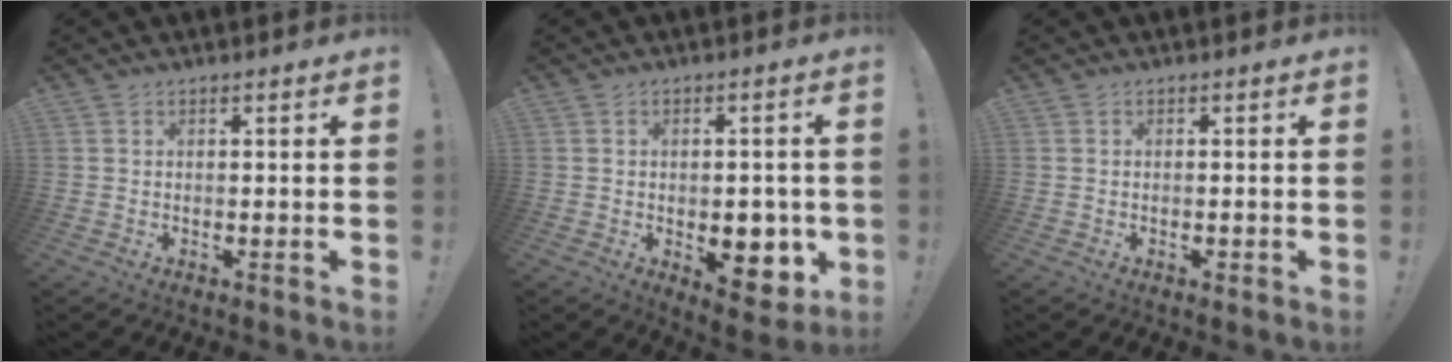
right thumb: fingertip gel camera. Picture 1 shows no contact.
{"total": 10.5, "force": [-2.5, 6.6, 7.8], "torque": [-0.068, 0.004, -0.034]}
{"total": 0.7, "force": [-0.6, 0.2, 0.3], "torque": [-0.003, 0.001, -0.010]}